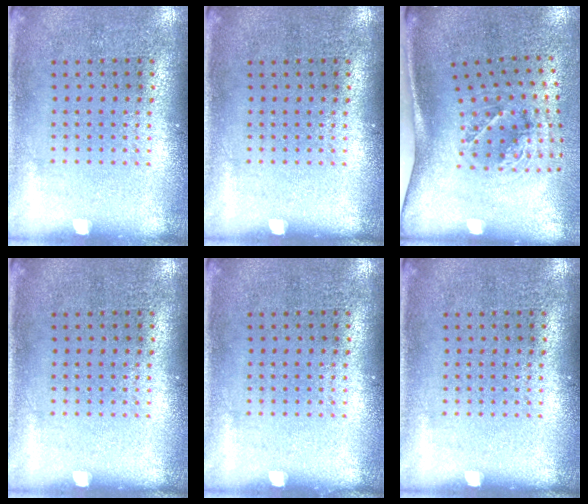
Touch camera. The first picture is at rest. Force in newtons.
{"total": 0.0}
{"total": 1.8, "press": 1.2, "slide": 1.3}
{"total": 0.0}
{"total": 0.0}
{"total": 0.0}